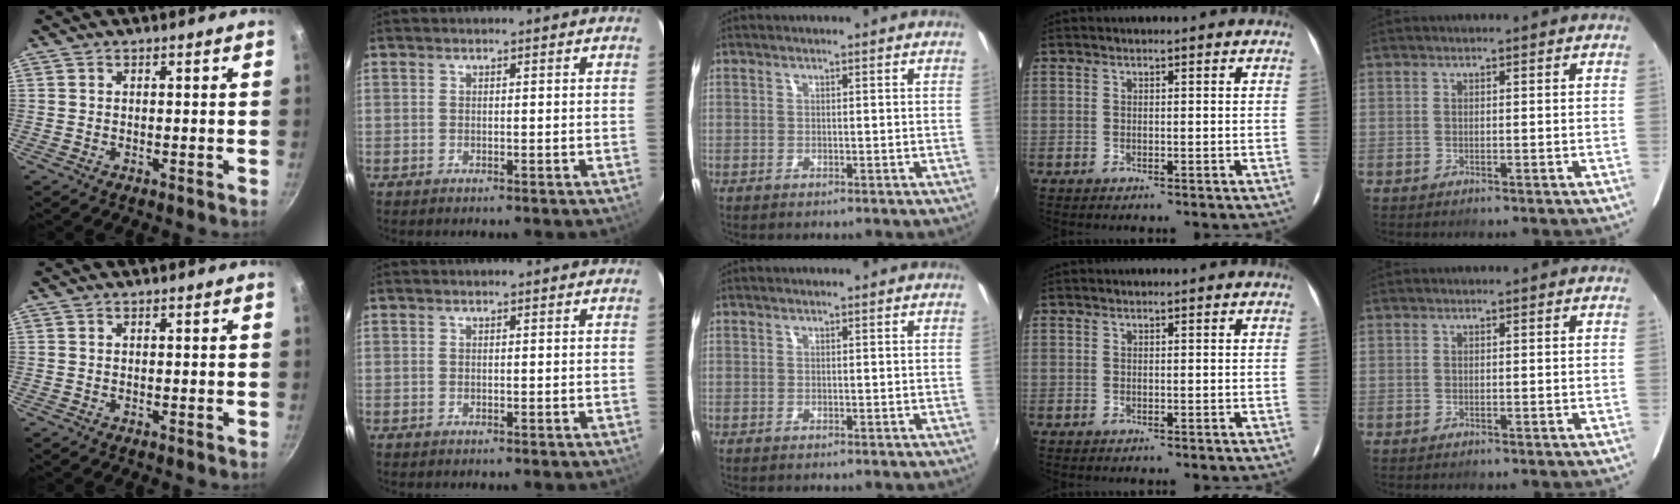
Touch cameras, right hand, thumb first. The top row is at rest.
{}